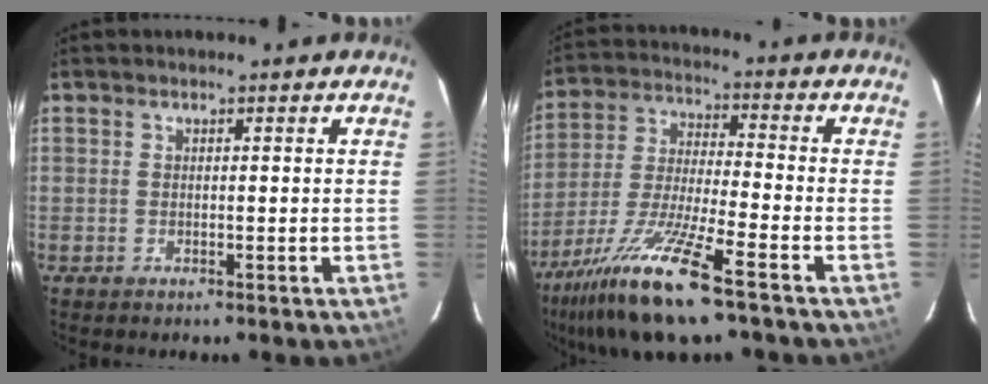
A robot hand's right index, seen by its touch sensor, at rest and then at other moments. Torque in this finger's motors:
{"motor_torque": [1.60, -0.54, 0.73, 0.21]}